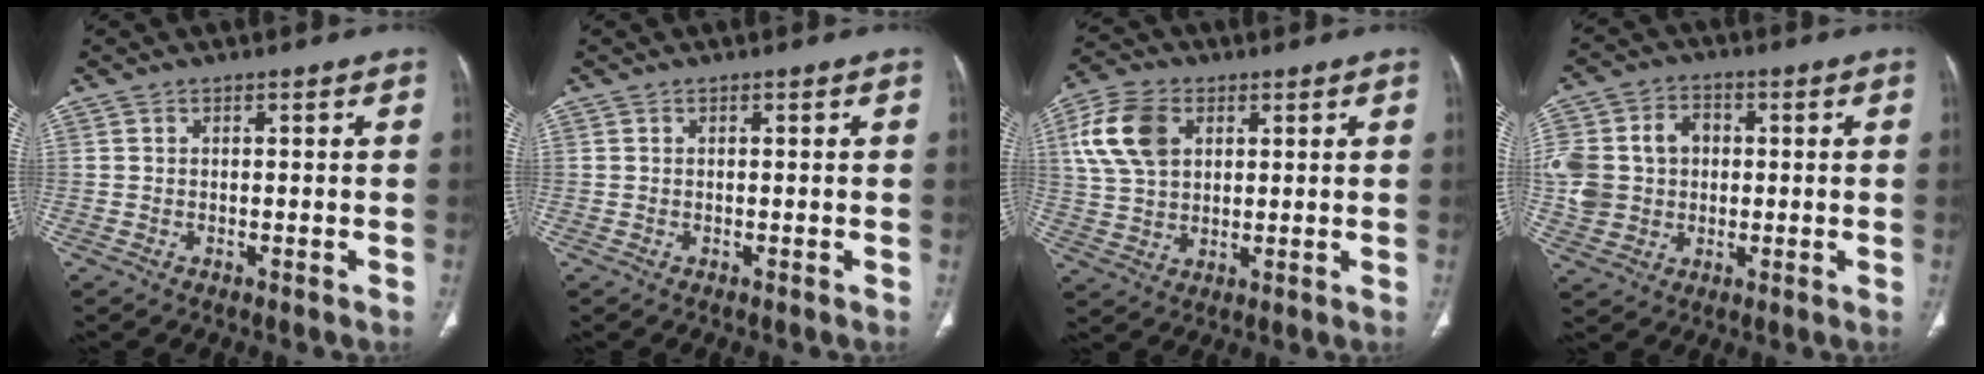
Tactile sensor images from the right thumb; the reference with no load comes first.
{"total": 0.0}
{"total": 11.7, "force": [3.7, 7.9, 7.7], "torque": [-0.145, 0.003, 0.070]}
{"total": 17.6, "force": [1.4, 14.8, 9.5], "torque": [-0.218, 0.033, 0.038]}